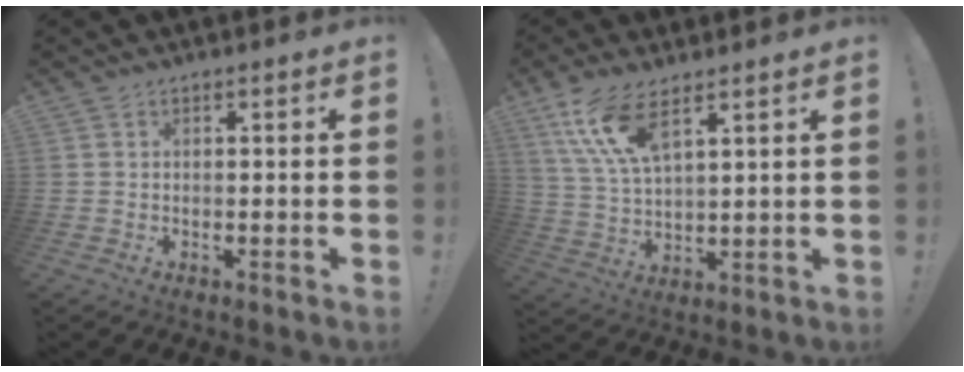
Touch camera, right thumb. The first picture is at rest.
{"total": 11.7, "force": [7.3, 4.0, 8.3], "torque": [-0.174, -0.025, 0.135]}